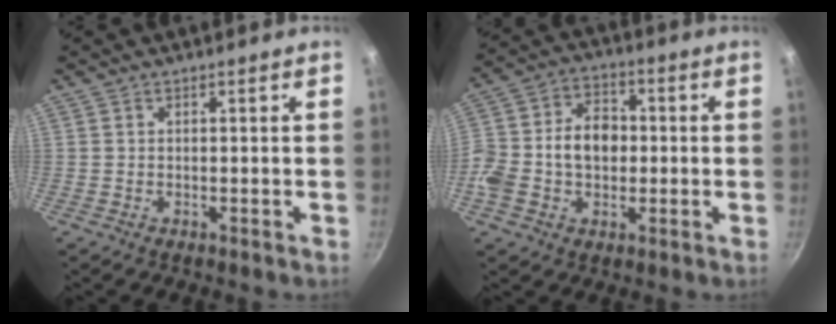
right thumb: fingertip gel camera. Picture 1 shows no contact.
{"total": 13.5, "force": [-0.8, 9.9, 9.1], "torque": [-0.144, 0.032, -0.031]}